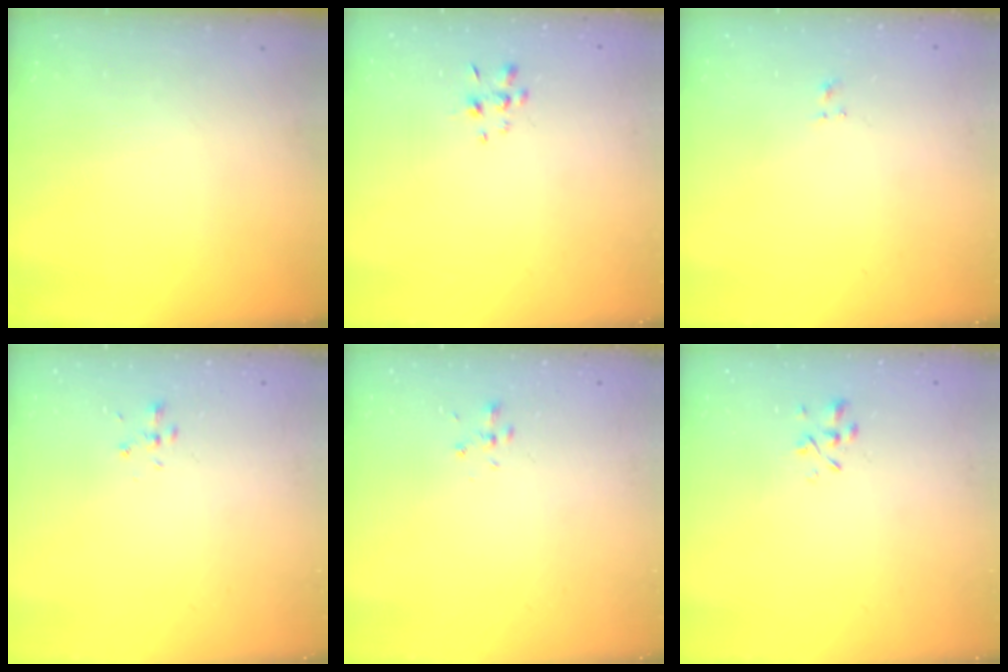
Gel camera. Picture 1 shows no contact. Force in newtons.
{"total": 1.3, "press": 1.2, "slide": 0.5}
{"total": 0.9, "press": 0.5, "slide": 0.7}
{"total": 1.8, "press": 1.6, "slide": 0.8}
{"total": 1.8, "press": 1.6, "slide": 0.8}
{"total": 1.3, "press": 1.2, "slide": 0.5}